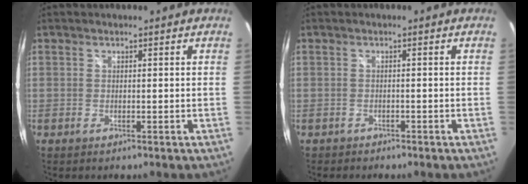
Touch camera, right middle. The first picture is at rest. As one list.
[{"total": 1.4, "force": [-1.1, 0.8, 0.2], "torque": [-0.009, 0.000, -0.016]}]